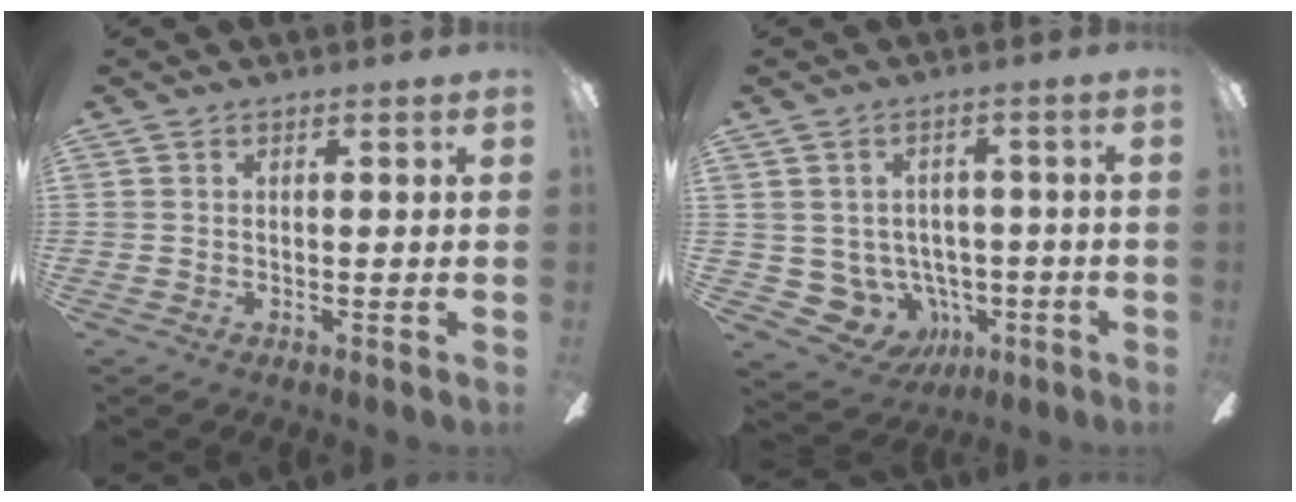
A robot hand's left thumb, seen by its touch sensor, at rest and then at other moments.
{"total": 8.0, "force": [-2.4, 7.3, 2.4], "torque": [-0.074, 0.002, -0.034]}